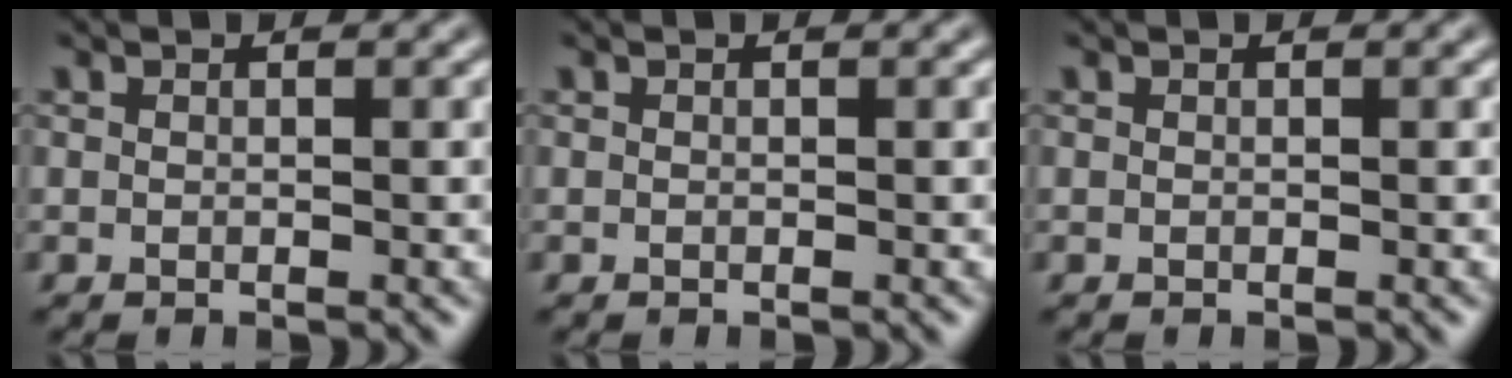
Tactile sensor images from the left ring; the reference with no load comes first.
{"total": 0.0}
{"total": 0.0}